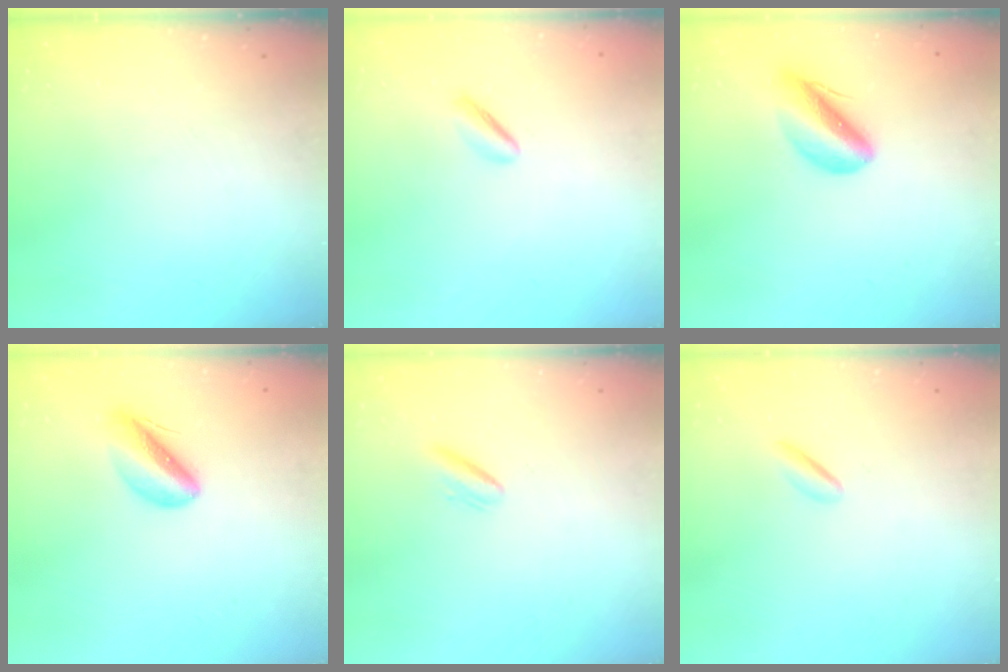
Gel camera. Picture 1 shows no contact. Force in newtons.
{"total": 2.2, "press": 2.1, "slide": 0.8}
{"total": 8.7, "press": 8.5, "slide": 2.1}
{"total": 6.7, "press": 6.4, "slide": 1.8}
{"total": 3.0, "press": 2.8, "slide": 1.0}
{"total": 1.4, "press": 1.2, "slide": 0.7}